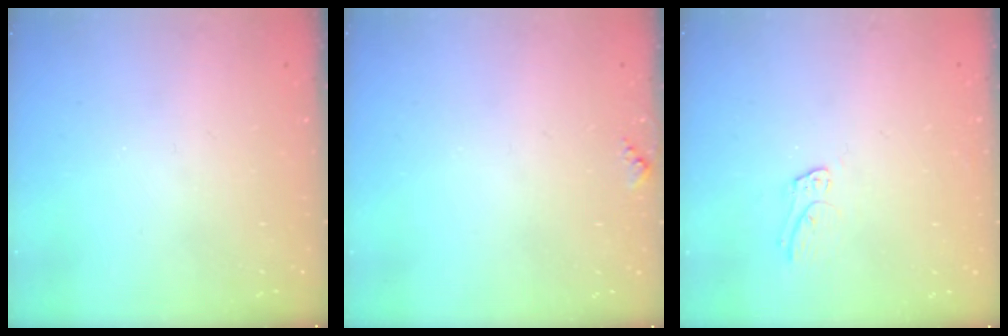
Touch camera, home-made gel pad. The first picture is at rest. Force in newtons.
{"total": 4.7, "press": 4.5, "slide": 1.2}
{"total": 6.8, "press": 6.8, "slide": 0.4}